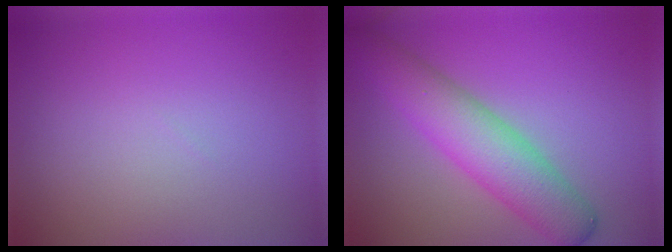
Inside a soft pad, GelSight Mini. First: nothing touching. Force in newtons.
{"total": 6.3, "press": 6.3, "slide": 0.2}